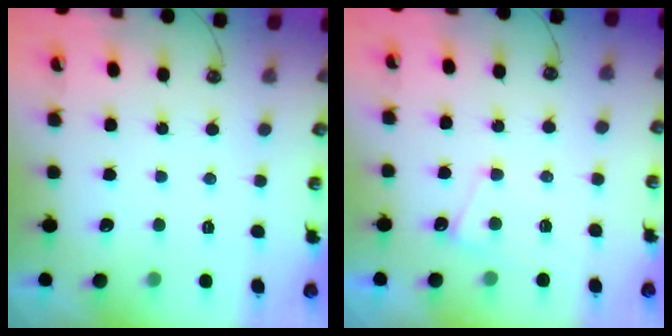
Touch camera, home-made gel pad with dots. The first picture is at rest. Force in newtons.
{"total": 0.9, "press": 0.7, "slide": 0.5}